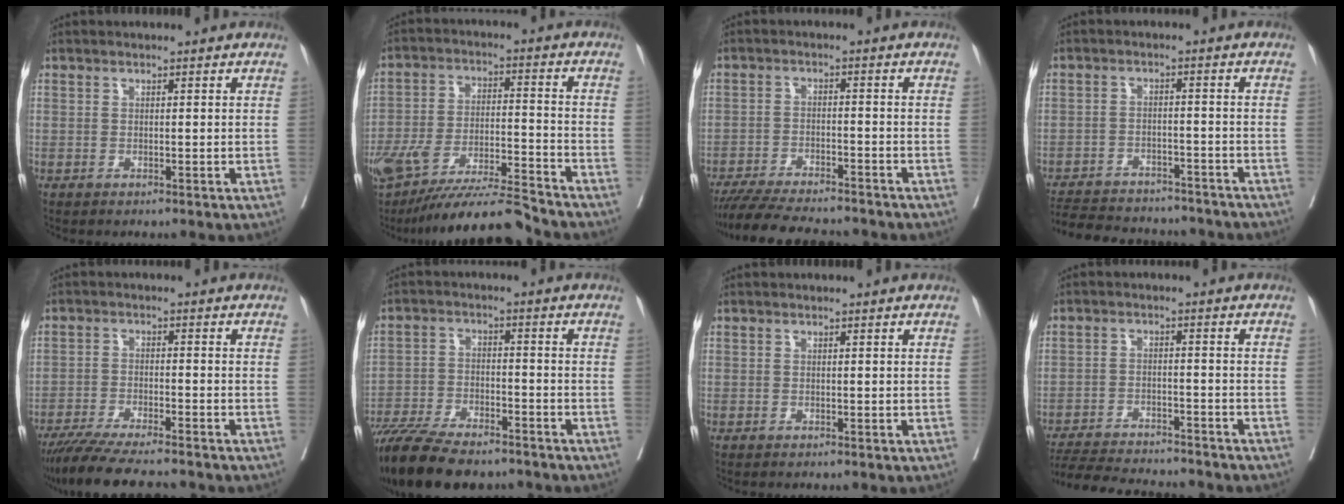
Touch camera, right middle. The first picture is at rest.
{"total": 15.9, "force": [-14.2, 0.6, 7.1], "torque": [-0.142, -0.005, -0.251]}
{"total": 13.9, "force": [-12.6, 2.1, 5.7], "torque": [-0.095, -0.013, -0.187]}
{"total": 18.3, "force": [-16.5, 5.0, 5.9], "torque": [-0.147, -0.006, -0.224]}
{"total": 12.7, "force": [-11.1, 1.1, 6.0], "torque": [-0.086, -0.023, -0.172]}
{"total": 16.0, "force": [-13.4, 4.2, 7.6], "torque": [-0.147, -0.017, -0.216]}
{"total": 0.0}
{"total": 15.7, "force": [-14.5, 2.1, 5.6], "torque": [-0.105, -0.014, -0.207]}